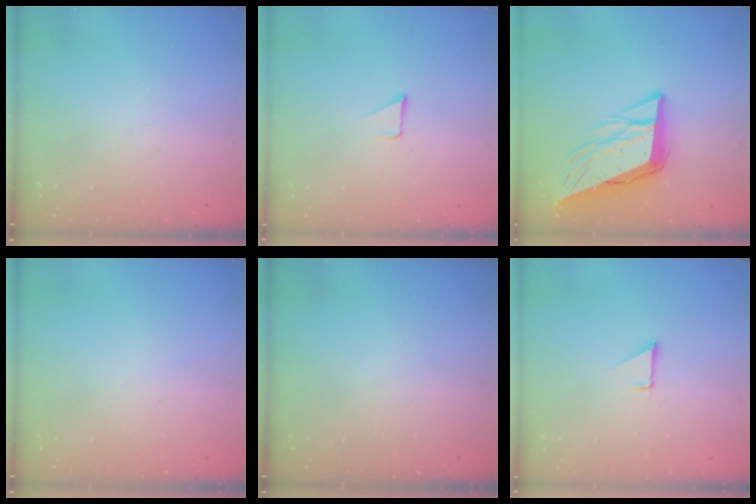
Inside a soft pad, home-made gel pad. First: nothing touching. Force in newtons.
{"total": 1.7, "press": 1.7, "slide": 0.1}
{"total": 12.3, "press": 11.7, "slide": 3.6}
{"total": 0.0}
{"total": 0.0}
{"total": 1.4, "press": 1.3, "slide": 0.1}